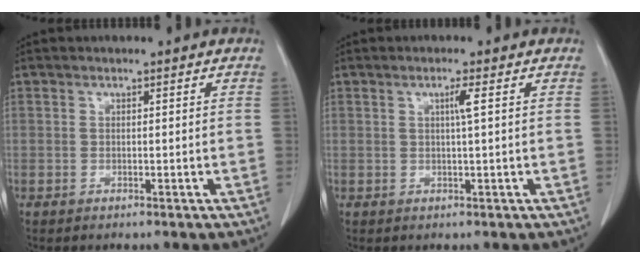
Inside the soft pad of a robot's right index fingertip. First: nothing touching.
{"total": 1.8, "force": [0.4, -0.5, 1.7], "torque": [-0.031, -0.001, 0.008]}